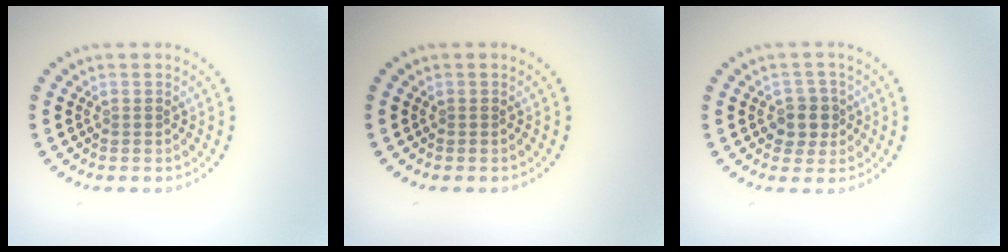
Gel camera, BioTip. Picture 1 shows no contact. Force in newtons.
{"total": 0.0}
{"total": 2.5, "press": 2.3, "slide": 1.0}